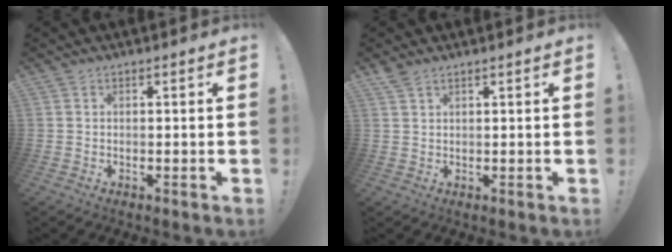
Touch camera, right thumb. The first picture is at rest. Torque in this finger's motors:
{"motor_torque": [-0.24, -0.25, 0.20, 0.18, 0.12]}